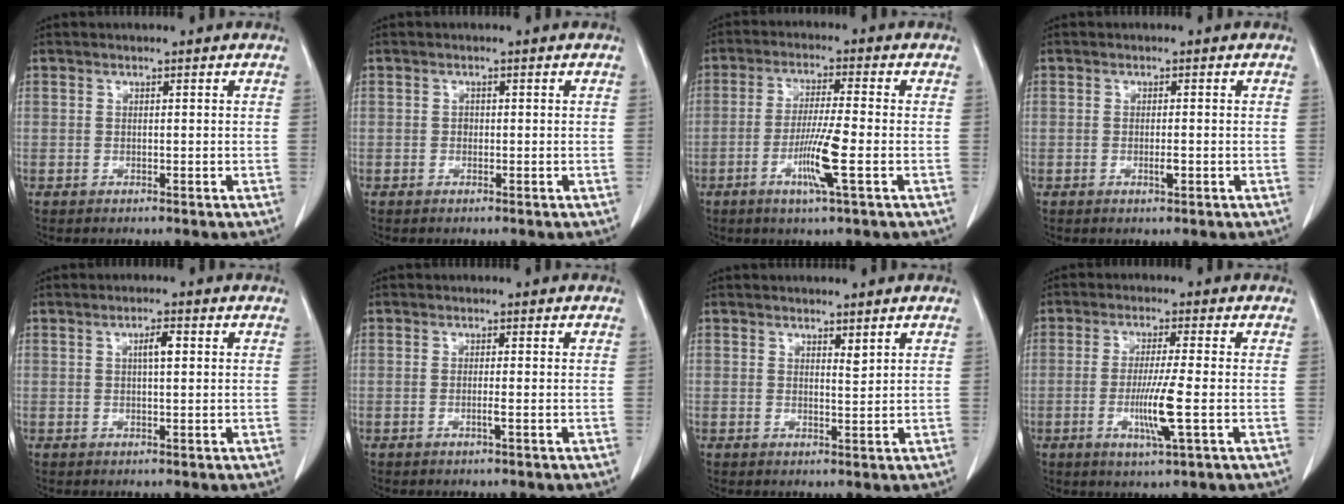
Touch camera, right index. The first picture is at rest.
{"total": 0.6, "force": [-0.1, 0.5, 0.3], "torque": [-0.001, 0.003, -0.002]}
{"total": 7.6, "force": [-2.5, -0.5, 7.2], "torque": [-0.138, -0.012, -0.050]}
{"total": 1.5, "force": [-0.4, 0.2, 1.4], "torque": [-0.026, -0.002, -0.007]}
{"total": 2.3, "force": [0.6, 0.2, 2.2], "torque": [-0.040, 0.003, 0.010]}
{"total": 1.2, "force": [-0.4, -0.3, 1.0], "torque": [-0.021, -0.002, -0.008]}
{"total": 1.3, "force": [1.0, -0.1, 0.8], "torque": [-0.016, -0.010, 0.018]}
{"total": 7.3, "force": [-1.7, -0.6, 7.0], "torque": [-0.133, -0.018, -0.032]}